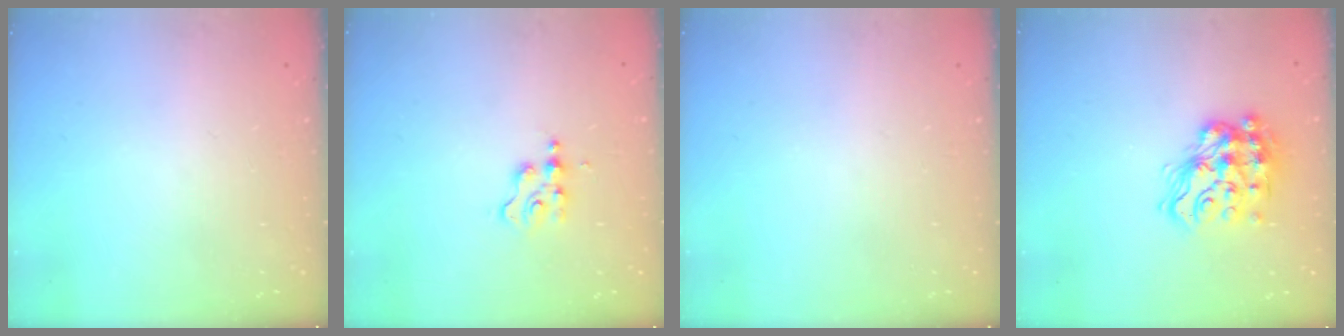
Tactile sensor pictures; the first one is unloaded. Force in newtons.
{"total": 2.6, "press": 2.6, "slide": 0.3}
{"total": 0.0}
{"total": 15.6, "press": 15.5, "slide": 1.7}